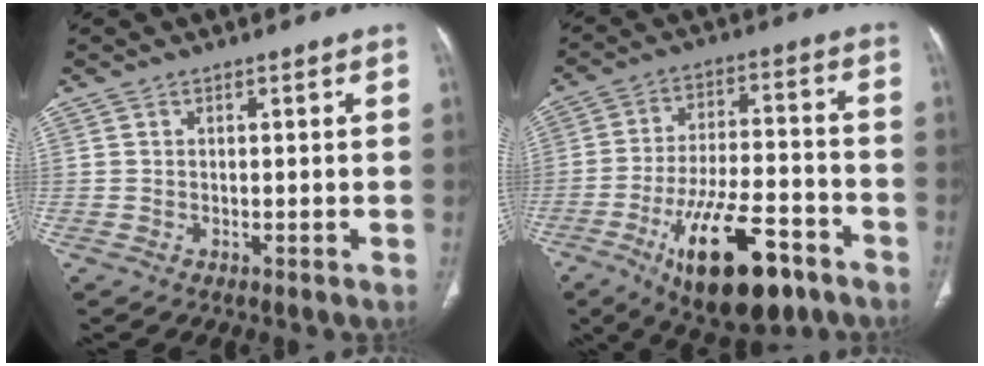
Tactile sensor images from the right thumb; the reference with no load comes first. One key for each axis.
{"total": 19.1, "fx": -10.1, "fy": 7.9, "fz": 14.2, "tx": -0.228, "ty": 0.049, "tz": -0.153}